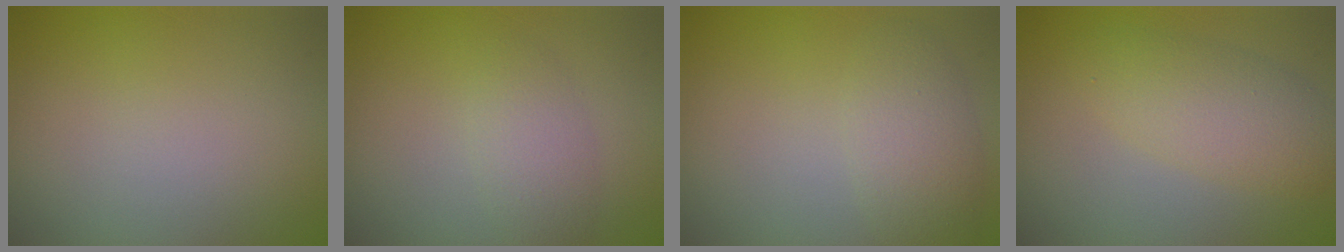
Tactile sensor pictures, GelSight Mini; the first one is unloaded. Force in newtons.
{"total": 2.2, "press": 2.2, "slide": 0.1}
{"total": 2.6, "press": 2.6, "slide": 0.2}
{"total": 3.8, "press": 3.8, "slide": 0.1}